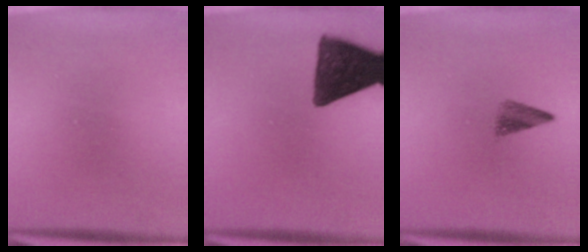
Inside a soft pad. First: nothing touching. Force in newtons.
{"total": 12.3}
{"total": 2.7}